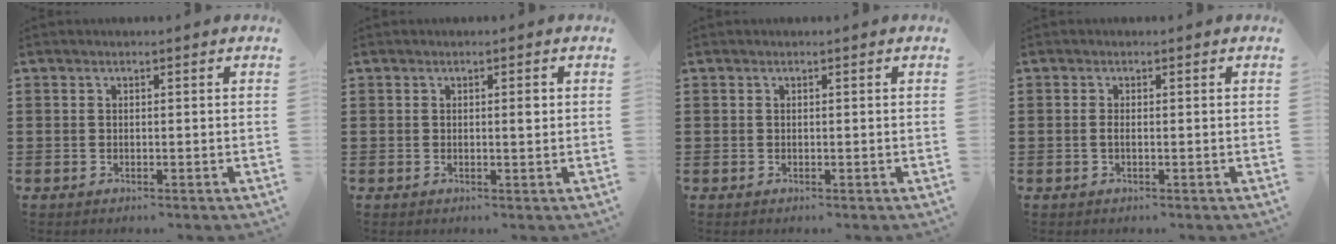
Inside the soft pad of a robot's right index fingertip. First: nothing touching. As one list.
[{"total": 1.2, "force": [0.2, 0.3, 1.2], "torque": [-0.022, 0.003, 0.002]}, {"total": 0.0}, {"total": 0.9, "force": [-0.4, 0.0, 0.8], "torque": [-0.024, -0.008, -0.008]}]